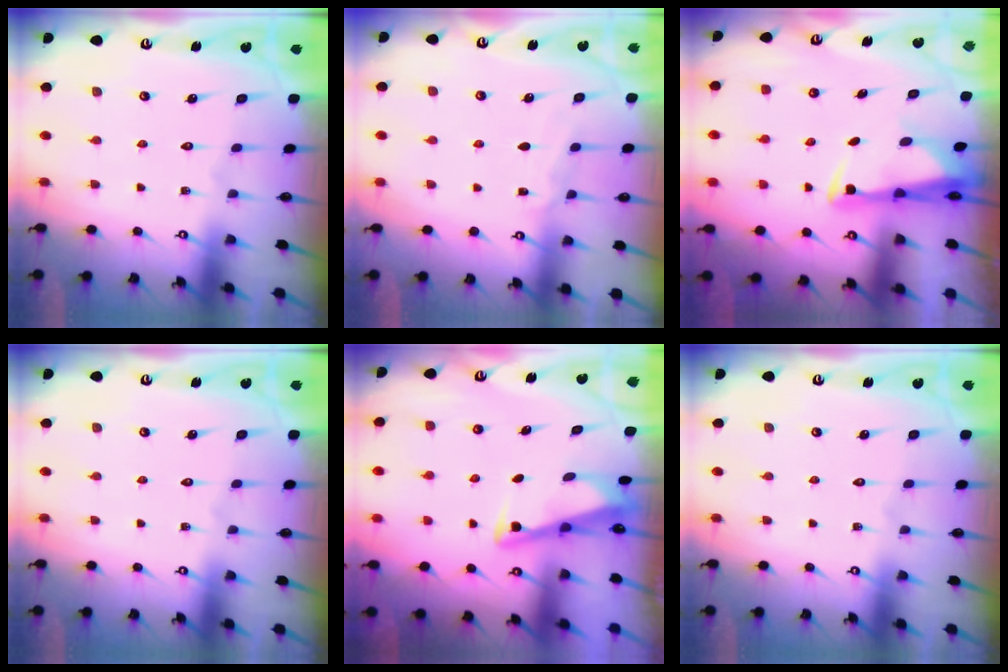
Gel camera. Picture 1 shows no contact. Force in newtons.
{"total": 4.2, "press": 4.2, "slide": 0.5}
{"total": 2.8, "press": 2.7, "slide": 0.9}
{"total": 0.0}
{"total": 3.4, "press": 3.3, "slide": 0.4}
{"total": 0.0}